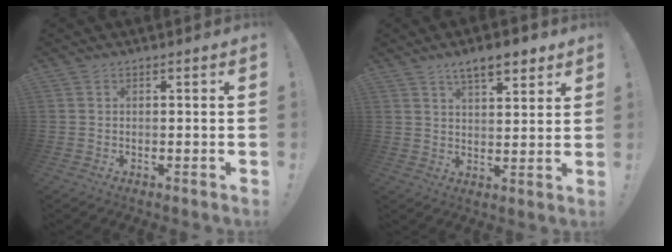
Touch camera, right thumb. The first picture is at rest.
{"total": 8.4, "force": [5.7, 3.1, 5.3], "torque": [-0.071, -0.025, 0.099]}